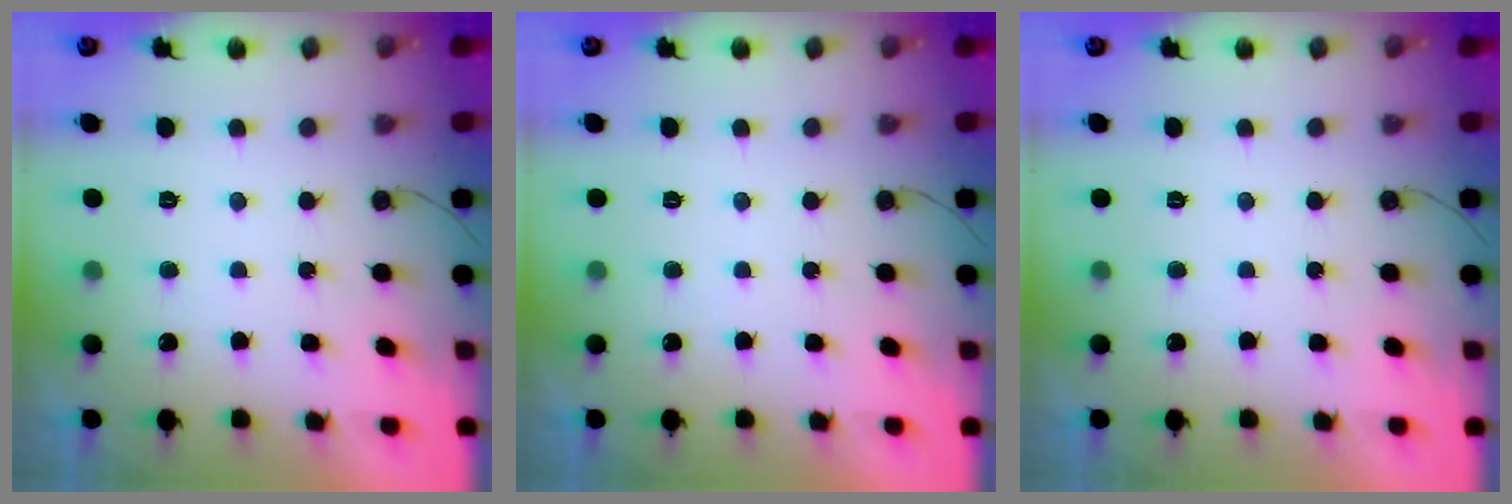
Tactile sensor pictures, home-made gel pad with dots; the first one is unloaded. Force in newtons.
{"total": 0.0}
{"total": 0.0}